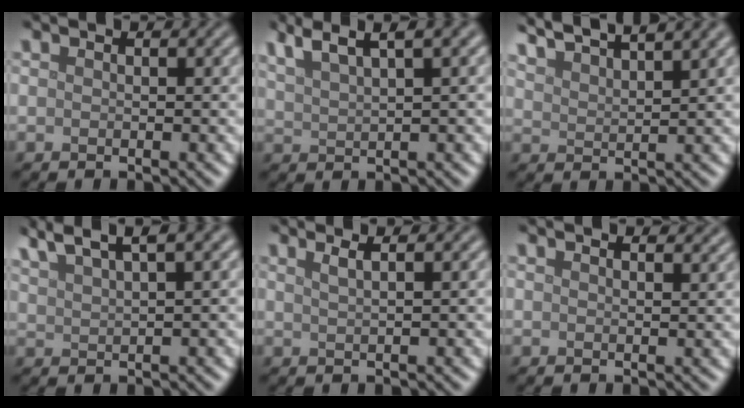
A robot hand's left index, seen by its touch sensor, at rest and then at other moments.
{"total": 5.3, "force": [3.8, 1.1, 3.6], "torque": [-0.057, 0.021, 0.068]}
{"total": 6.6, "force": [5.6, 1.3, 3.3], "torque": [-0.036, 0.030, 0.061]}
{"total": 6.0, "force": [4.5, 1.1, 3.8], "torque": [-0.059, 0.022, 0.078]}
{"total": 2.5, "force": [1.4, 1.1, 1.7], "torque": [-0.004, 0.007, -0.004]}
{"total": 1.7, "force": [1.5, 0.4, 0.7], "torque": [-0.007, 0.001, 0.014]}